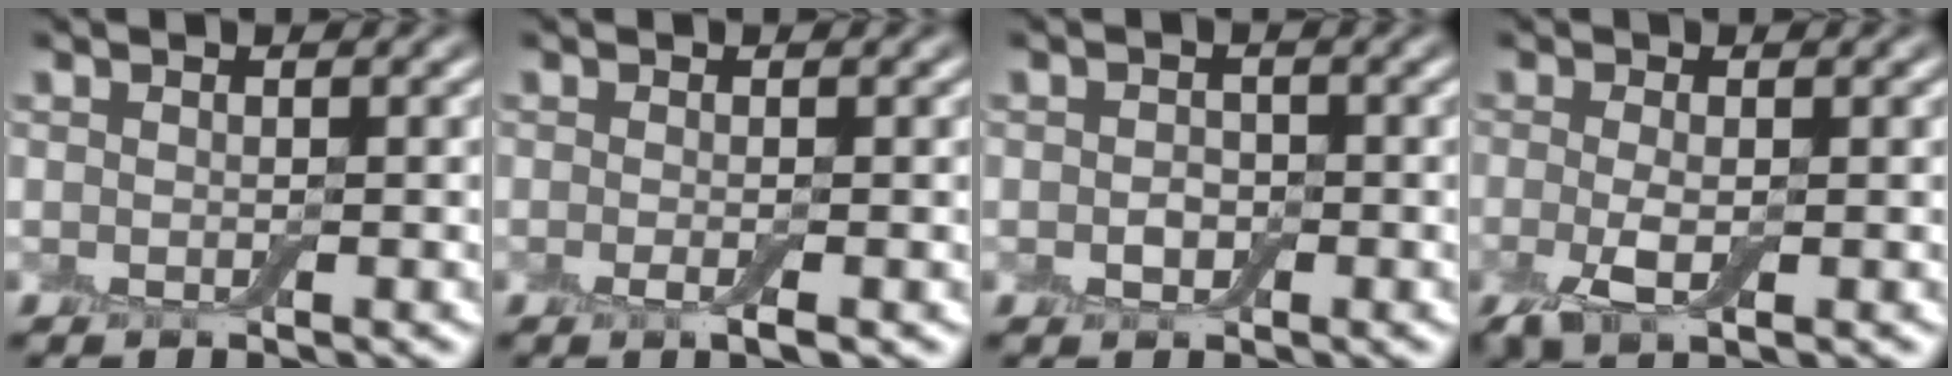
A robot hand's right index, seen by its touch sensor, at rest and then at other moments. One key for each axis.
{"total": 1.5, "fx": -0.5, "fy": 0.3, "fz": 1.4, "tx": -0.025, "ty": -0.007, "tz": -0.012}
{"total": 1.3, "fx": -0.3, "fy": 1.1, "fz": 0.7, "tx": -0.014, "ty": -0.001, "tz": -0.010}
{"total": 3.0, "fx": -0.6, "fy": 1.1, "fz": 2.7, "tx": -0.065, "ty": -0.010, "tz": -0.015}